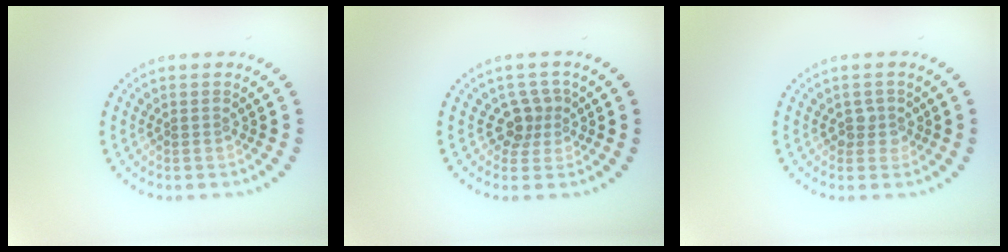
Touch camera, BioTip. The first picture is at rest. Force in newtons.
{"total": 2.4, "press": 1.7, "slide": 1.7}
{"total": 1.5, "press": 1.2, "slide": 0.9}